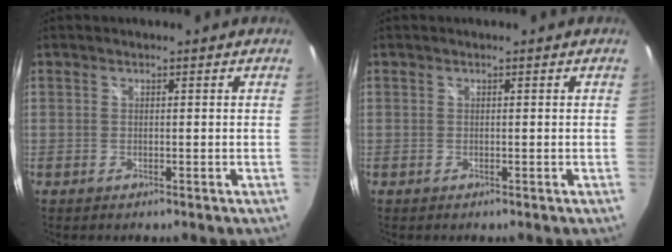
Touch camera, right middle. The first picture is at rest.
{"total": 0.0}